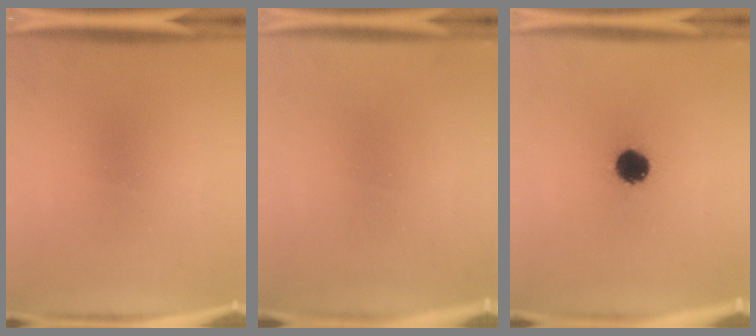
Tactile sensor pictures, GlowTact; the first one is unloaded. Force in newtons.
{"total": 1.1}
{"total": 8.4}